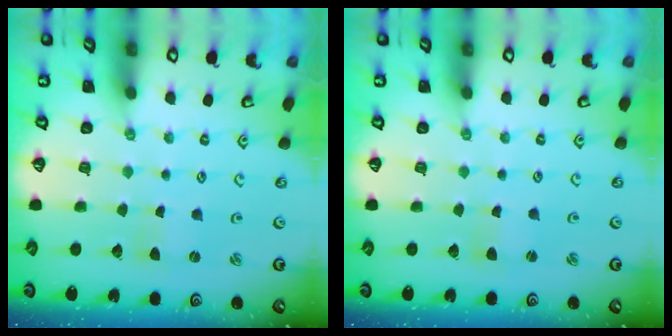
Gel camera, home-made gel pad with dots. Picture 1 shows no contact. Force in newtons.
{"total": 1.3, "press": 1.2, "slide": 0.2}